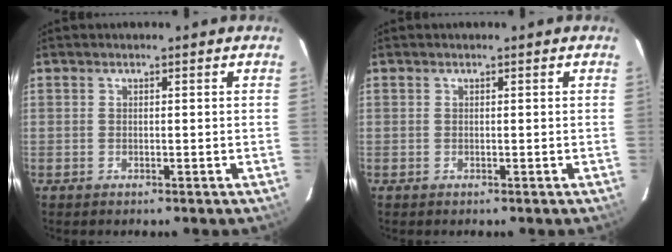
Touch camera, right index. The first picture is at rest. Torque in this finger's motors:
{"motor_torque": [-0.01, 0.01, 0.01, 0.00]}